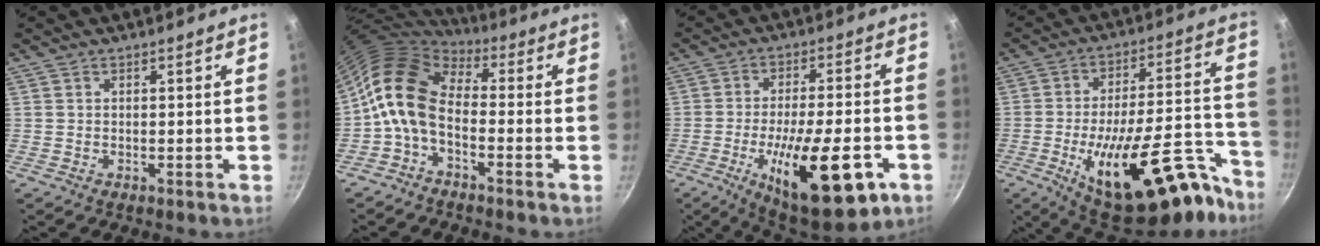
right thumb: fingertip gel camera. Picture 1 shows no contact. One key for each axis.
{"total": 10.6, "fx": -2.1, "fy": 6.7, "fz": 7.9, "tx": -0.131, "ty": 0.035, "tz": -0.059}
{"total": 20.8, "fx": -7.8, "fy": 6.5, "fz": 18.1, "tx": -0.260, "ty": 0.014, "tz": -0.112}
{"total": 27.7, "fx": -15.0, "fy": 11.0, "fz": 20.6, "tx": -0.242, "ty": 0.083, "tz": -0.222}